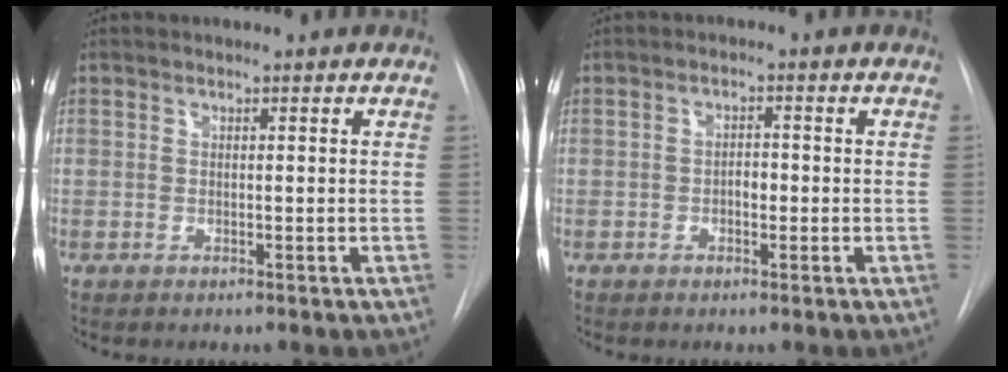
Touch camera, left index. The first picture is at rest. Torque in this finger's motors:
{"motor_torque": [0.08, 0.03, 0.01, 0.02]}